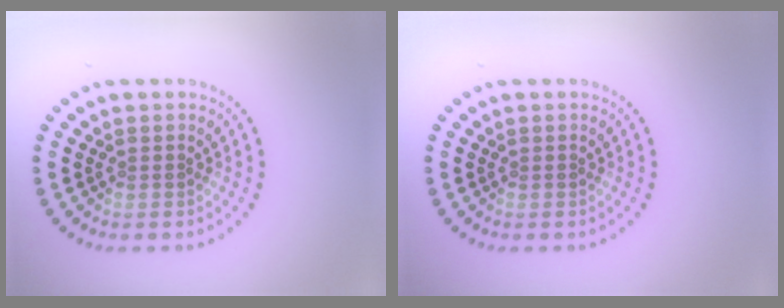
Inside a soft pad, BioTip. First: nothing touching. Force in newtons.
{"total": 0.0}